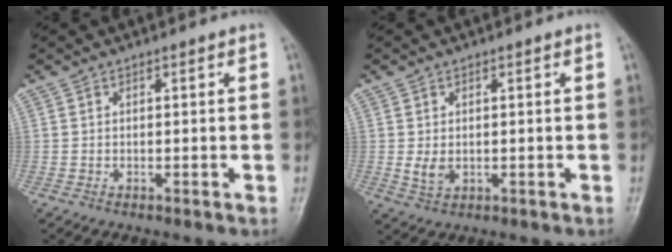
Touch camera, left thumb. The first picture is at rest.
{"total": 3.0, "force": [0.0, 2.1, 2.1], "torque": [-0.035, -0.007, 0.005]}